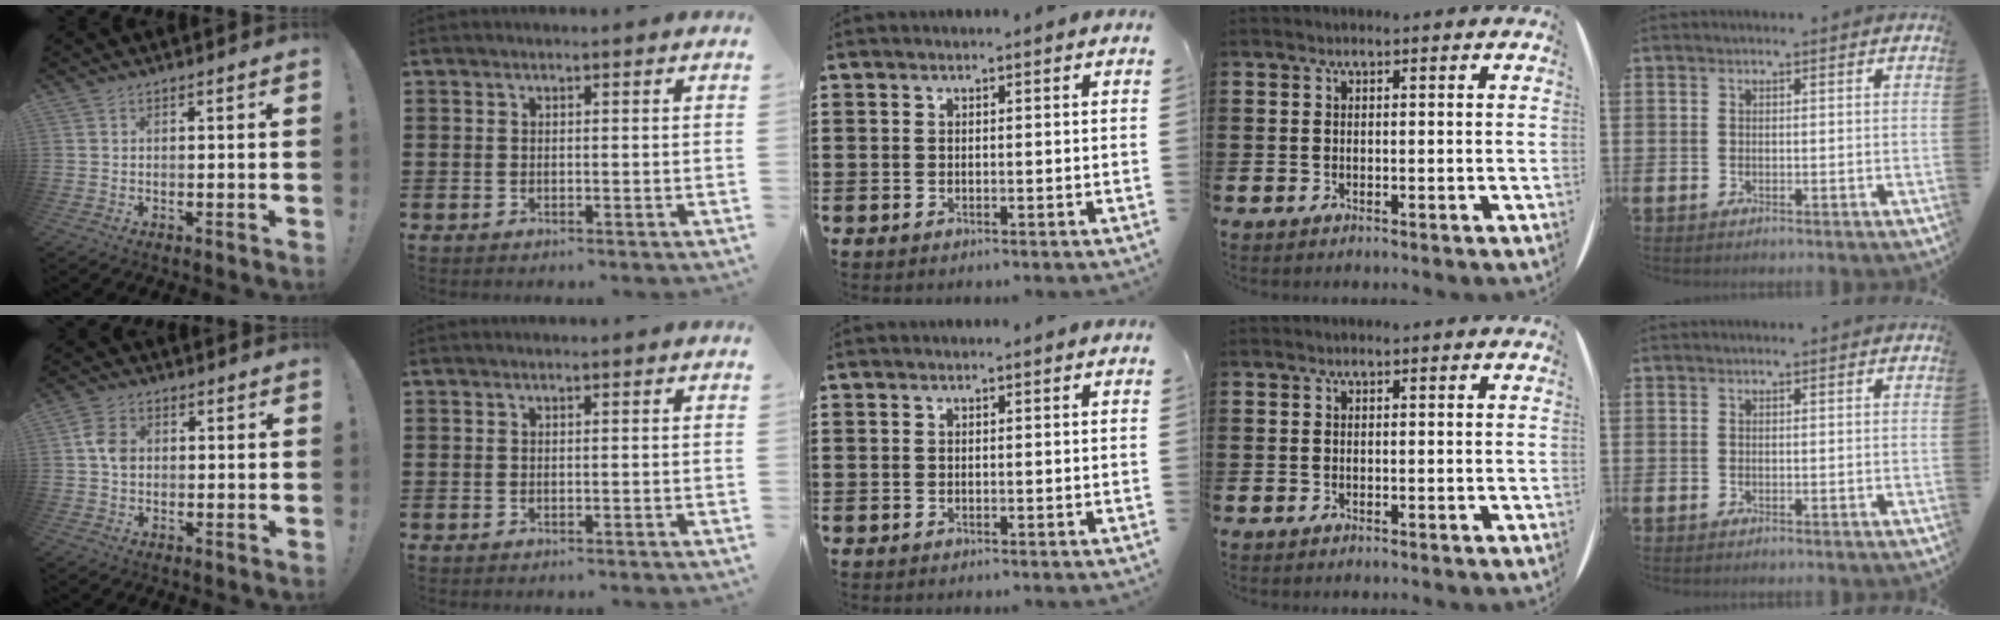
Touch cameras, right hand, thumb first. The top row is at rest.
{"thumb": {"total": 6.2, "force": [0.5, 4.5, 4.2], "torque": [-0.075, 0.005, 0.010]}}